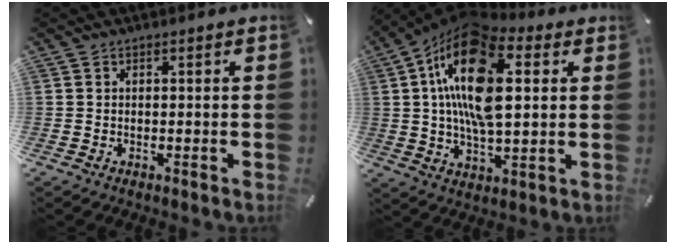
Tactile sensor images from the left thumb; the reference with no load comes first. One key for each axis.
{"total": 20.0, "fx": 4.7, "fy": 10.4, "fz": 16.4, "tx": -0.325, "ty": -0.003, "tz": 0.075}